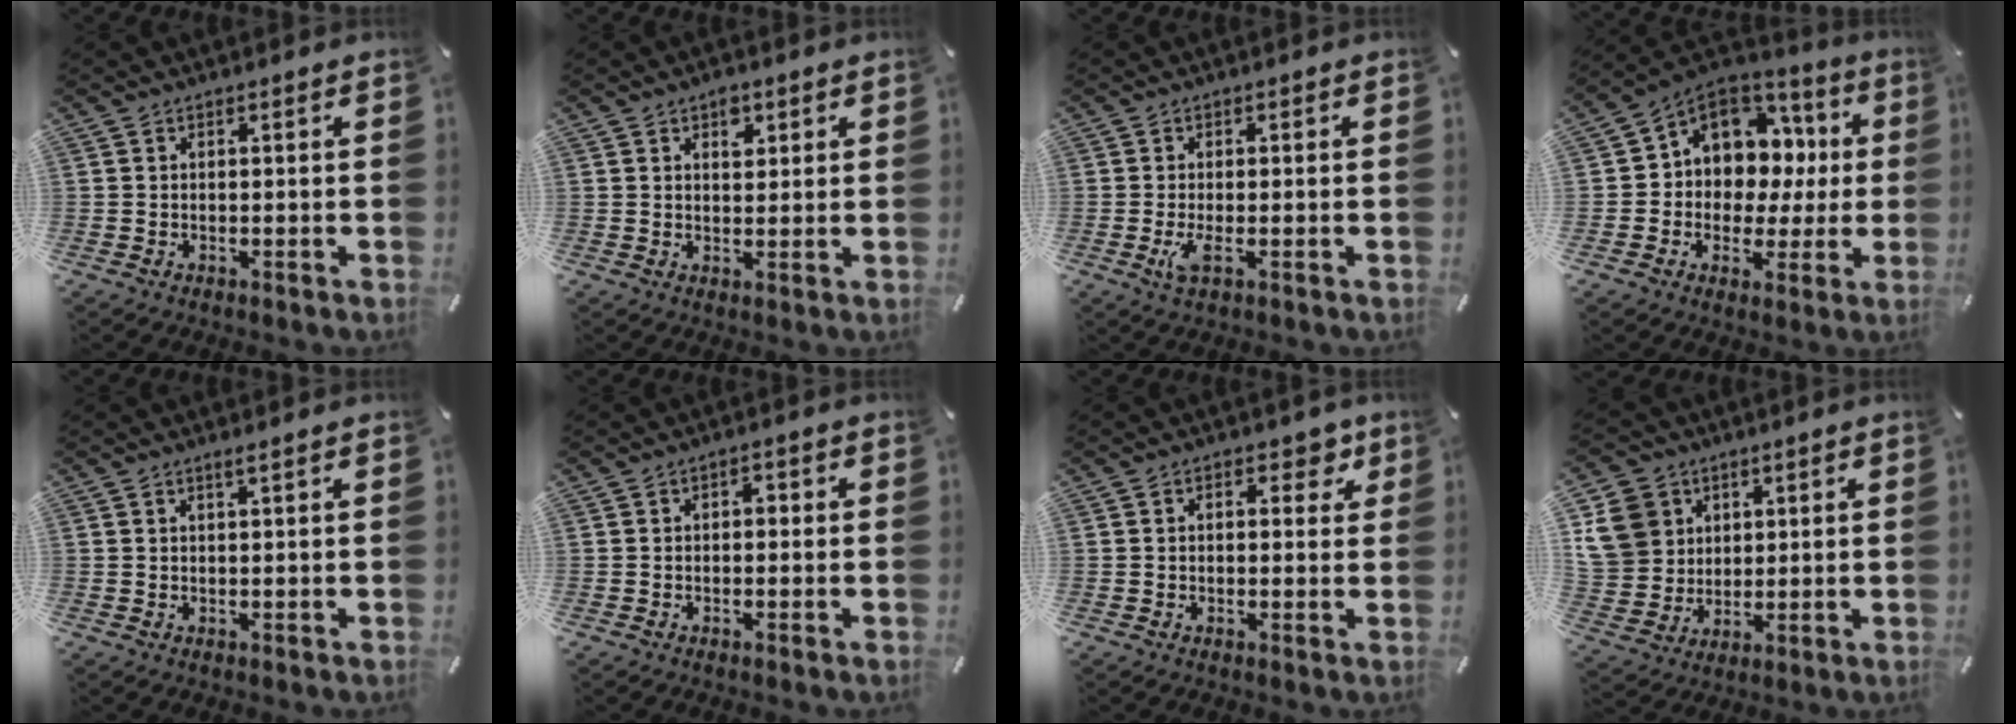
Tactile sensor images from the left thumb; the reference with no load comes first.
{"total": 3.3, "force": [1.7, 2.3, 1.7], "torque": [-0.006, -0.009, 0.023]}
{"total": 3.7, "force": [-0.9, 1.3, 3.3], "torque": [-0.075, -0.005, -0.020]}
{"total": 10.3, "force": [2.6, 9.3, 3.4], "torque": [-0.062, -0.026, 0.056]}
{"total": 1.2, "force": [0.7, -0.2, 1.0], "torque": [-0.019, -0.001, 0.012]}
{"total": 1.4, "force": [-0.6, 0.9, 0.9], "torque": [-0.018, 0.008, -0.016]}
{"total": 4.1, "force": [1.6, 2.5, 2.9], "torque": [-0.022, -0.002, 0.016]}
{"total": 11.6, "force": [4.3, 10.3, 3.2], "torque": [-0.084, -0.011, 0.086]}